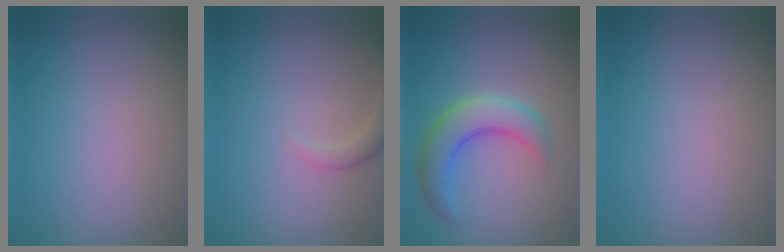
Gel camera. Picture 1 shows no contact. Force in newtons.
{"total": 1.9, "press": 1.9, "slide": 0.2}
{"total": 5.0, "press": 5.0, "slide": 0.2}
{"total": 0.0}